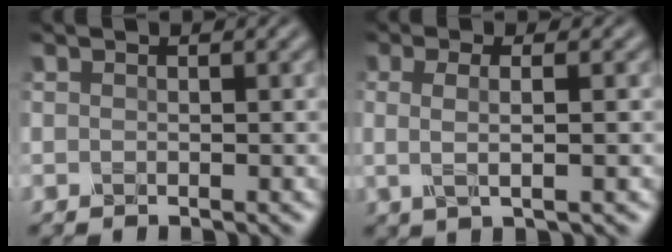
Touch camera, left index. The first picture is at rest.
{"total": 2.8, "force": [0.1, 0.8, 2.7], "torque": [-0.051, 0.000, 0.000]}